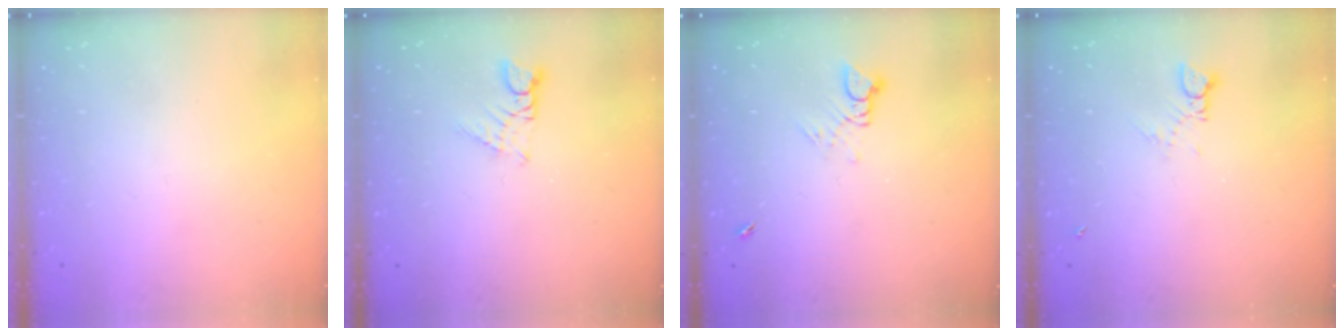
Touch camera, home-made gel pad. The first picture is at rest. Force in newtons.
{"total": 1.1, "press": 1.1, "slide": 0.1}
{"total": 3.6, "press": 3.6, "slide": 0.3}
{"total": 2.0, "press": 2.0, "slide": 0.1}